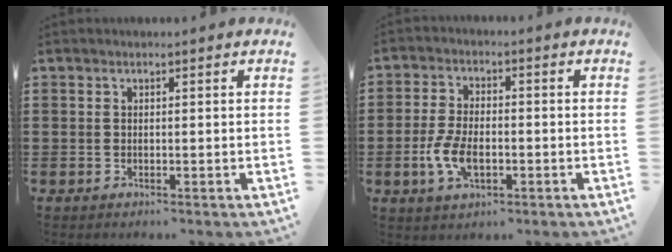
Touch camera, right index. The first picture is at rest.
{"total": 5.8, "force": [-1.6, 2.9, 4.8], "torque": [-0.111, -0.005, -0.032]}